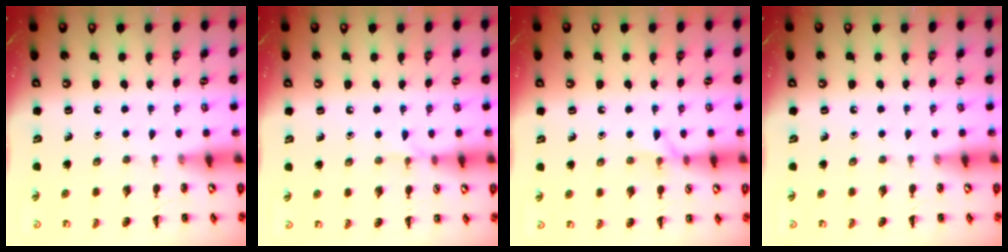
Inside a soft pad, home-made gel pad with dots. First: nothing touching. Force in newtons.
{"total": 4.5, "press": 4.2, "slide": 1.5}
{"total": 5.3, "press": 5.2, "slide": 1.2}
{"total": 0.0}